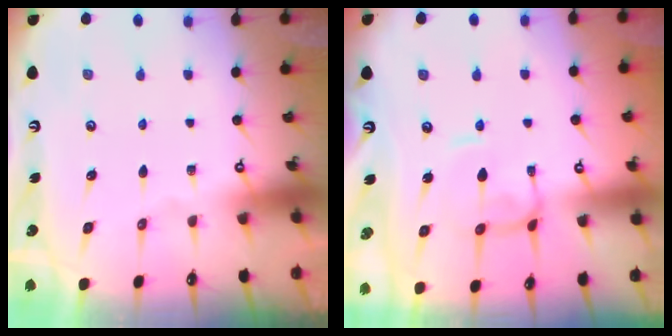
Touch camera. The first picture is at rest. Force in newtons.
{"total": 2.2, "press": 2.1, "slide": 0.6}